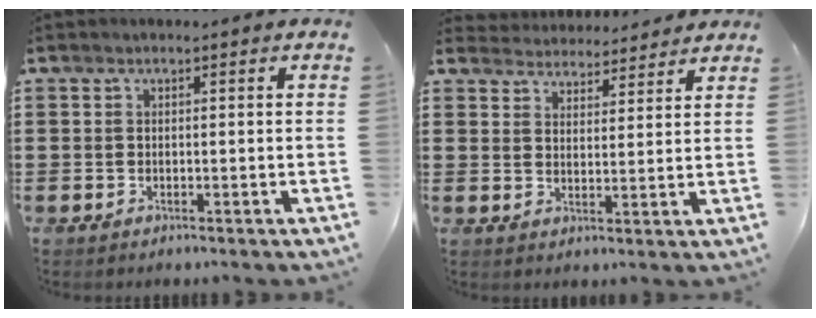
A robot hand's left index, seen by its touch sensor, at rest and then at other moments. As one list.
[{"total": 3.9, "force": [3.9, 0.5, -0.3], "torque": [-0.012, -0.019, 0.070]}]